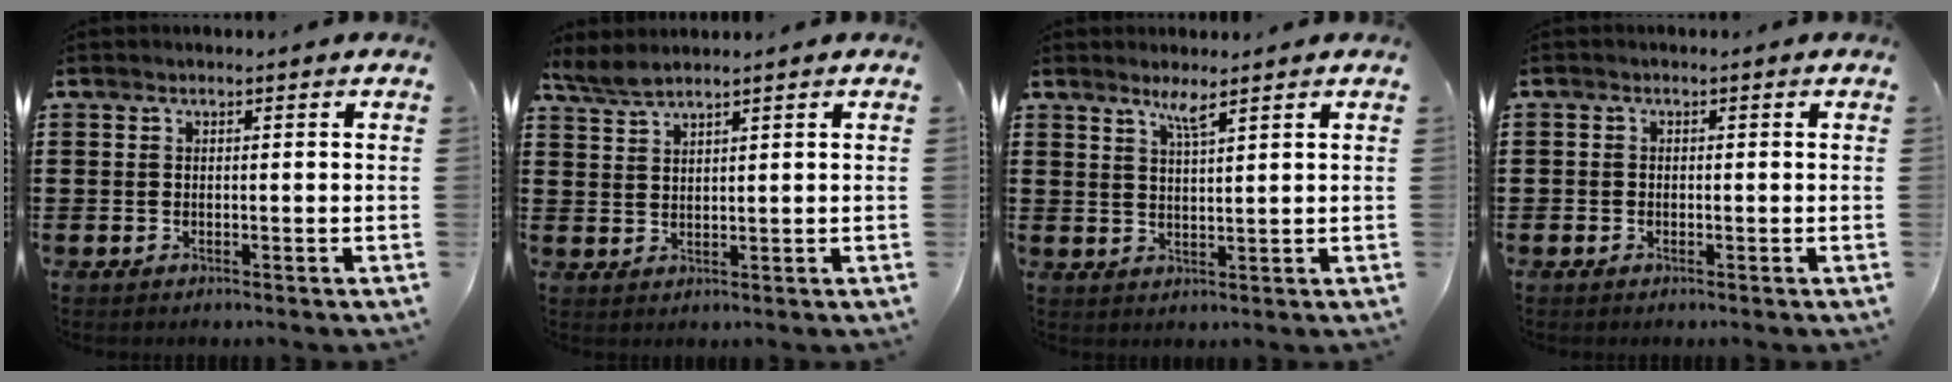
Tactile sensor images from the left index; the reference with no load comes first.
{"total": 2.5, "force": [2.2, 0.3, 1.0], "torque": [-0.028, 0.001, 0.042]}
{"total": 2.9, "force": [2.3, 0.0, 1.8], "torque": [-0.039, 0.000, 0.041]}
{"total": 0.7, "force": [-0.4, 0.6, 0.1], "torque": [-0.003, 0.002, -0.010]}